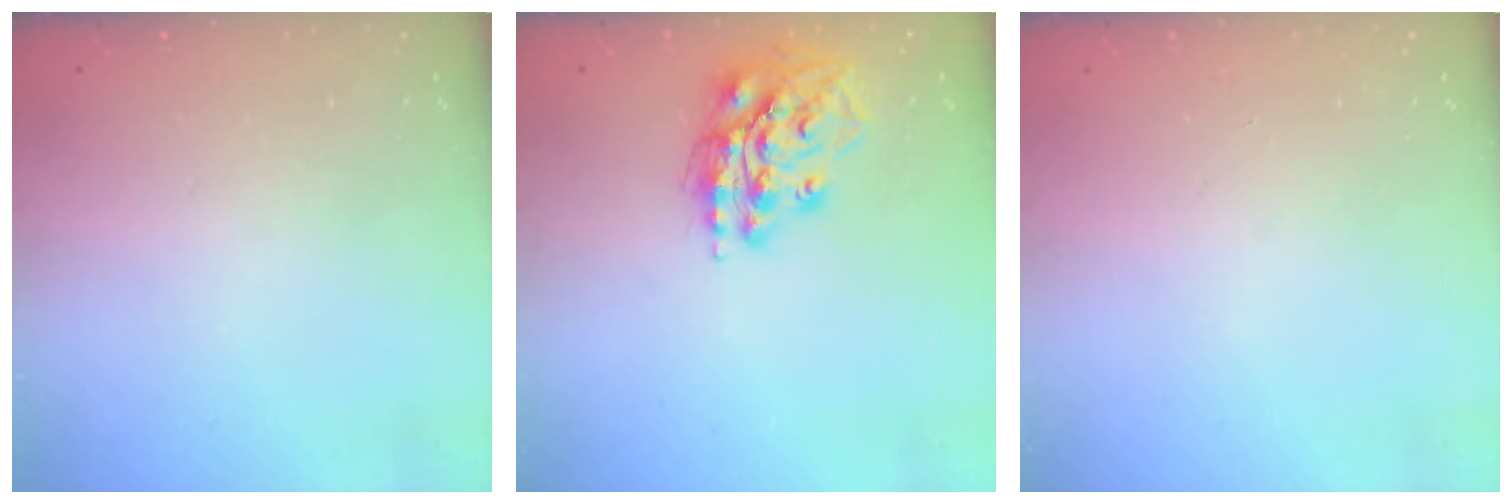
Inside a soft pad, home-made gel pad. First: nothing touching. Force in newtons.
{"total": 15.4, "press": 15.3, "slide": 1.9}
{"total": 0.0}